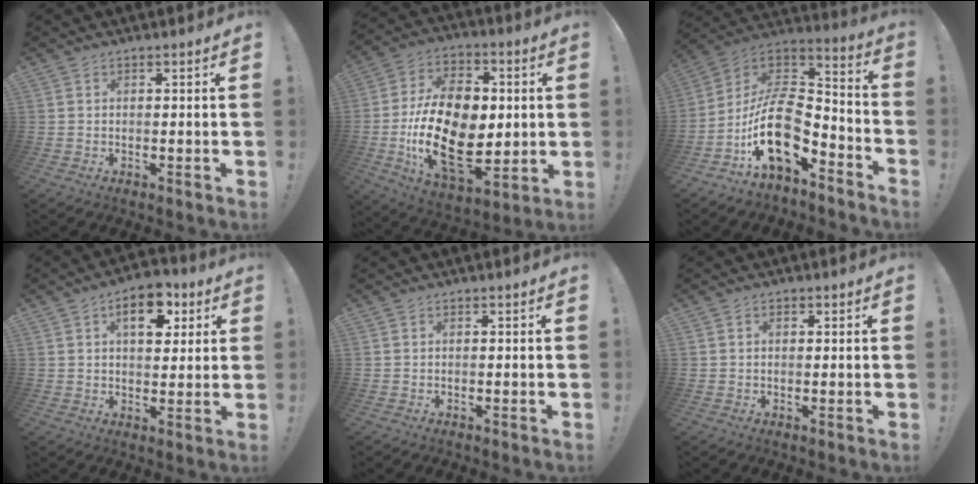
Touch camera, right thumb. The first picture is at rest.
{"total": 26.1, "force": [-1.9, 16.4, 20.2], "torque": [-0.369, -0.002, -0.020]}
{"total": 19.6, "force": [-6.6, 10.9, 14.9], "torque": [-0.277, 0.026, -0.108]}
{"total": 10.6, "force": [4.3, 6.3, 7.4], "torque": [-0.091, -0.005, 0.071]}
{"total": 0.0}
{"total": 0.7, "force": [0.3, 0.5, 0.4], "torque": [0.000, -0.001, 0.004]}